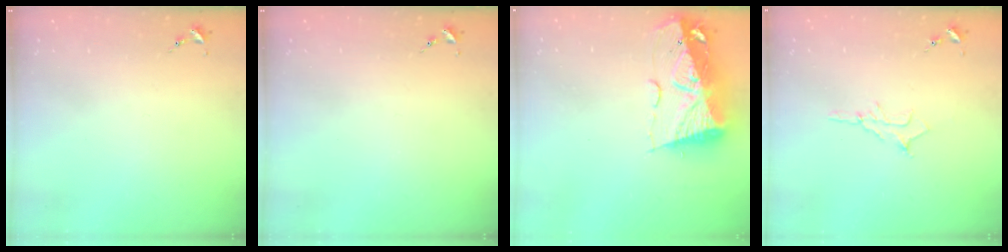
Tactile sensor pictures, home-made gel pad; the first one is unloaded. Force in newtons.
{"total": 0.0}
{"total": 14.8, "press": 14.7, "slide": 1.8}
{"total": 6.2, "press": 6.1, "slide": 0.8}